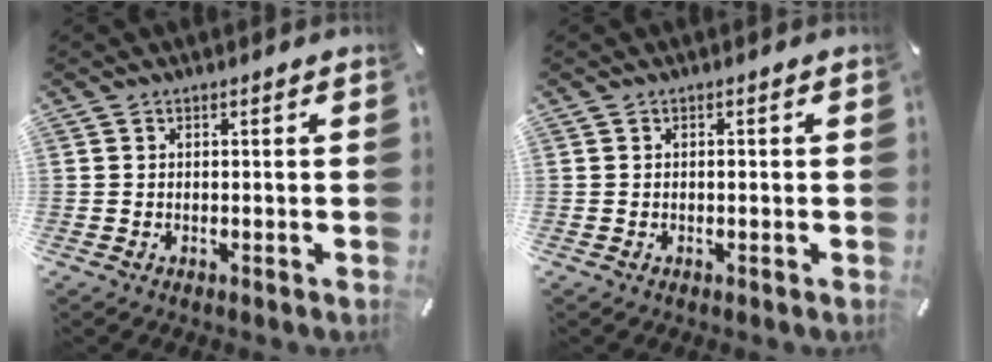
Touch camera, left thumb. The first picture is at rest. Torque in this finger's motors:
{"motor_torque": [0.08, 0.07, 0.06, 0.00, 0.00]}